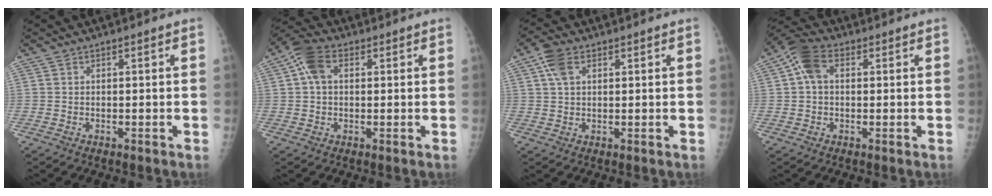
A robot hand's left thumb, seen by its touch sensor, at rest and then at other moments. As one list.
[{"total": 6.6, "force": [1.8, 4.3, 4.7], "torque": [-0.089, 0.018, 0.026]}, {"total": 4.8, "force": [2.0, 2.8, 3.3], "torque": [-0.063, 0.008, 0.039]}, {"total": 6.9, "force": [1.6, 4.6, 4.9], "torque": [-0.094, 0.022, 0.022]}]